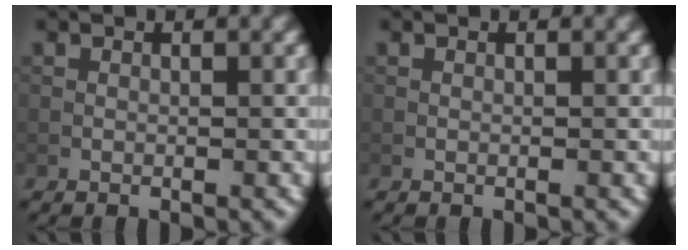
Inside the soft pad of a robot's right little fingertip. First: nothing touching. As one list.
[{"total": 0.0}]